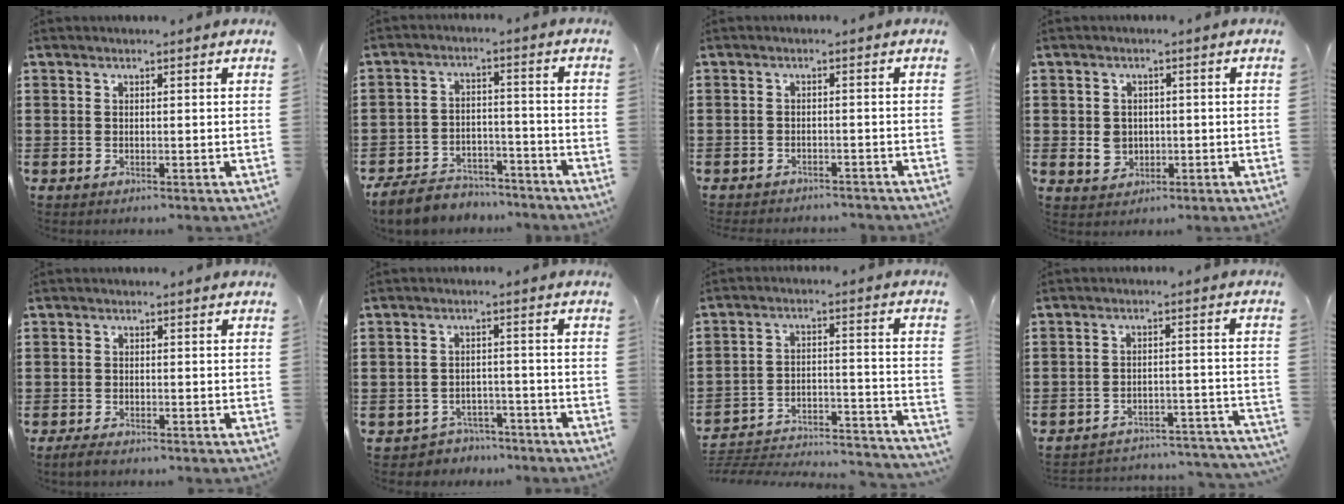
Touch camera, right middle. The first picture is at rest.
{"total": 6.3, "force": [-5.9, 1.7, 1.2], "torque": [-0.026, 0.016, -0.117]}
{"total": 1.8, "force": [-1.8, 0.3, -0.1], "torque": [-0.005, 0.002, -0.040]}
{"total": 3.4, "force": [-0.3, 3.0, 1.4], "torque": [-0.027, 0.005, -0.010]}
{"total": 1.5, "force": [-1.3, 0.7, 0.5], "torque": [-0.018, 0.002, -0.029]}
{"total": 3.3, "force": [-3.2, 0.9, -0.4], "torque": [-0.005, 0.001, -0.071]}
{"total": 3.6, "force": [-3.3, 0.7, 1.0], "torque": [-0.033, -0.010, -0.078]}
{"total": 3.8, "force": [-3.7, 0.3, 0.9], "torque": [-0.021, -0.002, -0.078]}